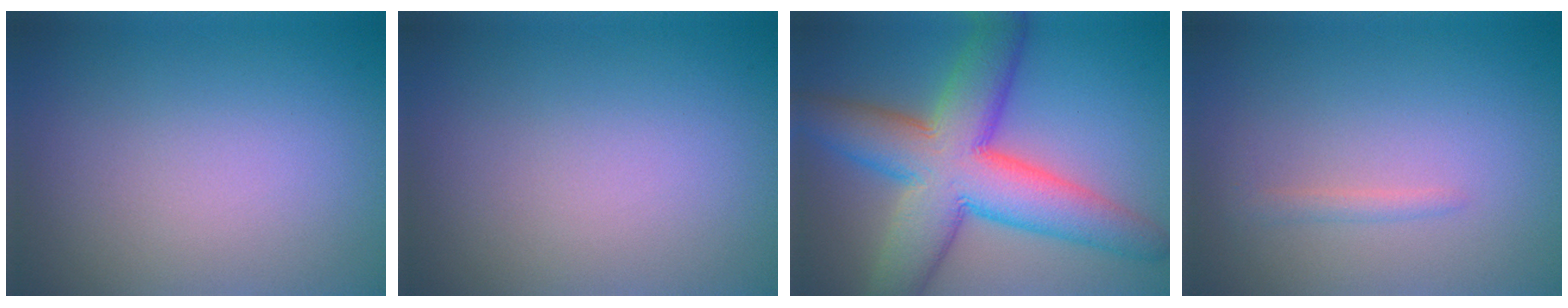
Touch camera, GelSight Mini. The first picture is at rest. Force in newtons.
{"total": 0.0}
{"total": 11.4, "press": 11.4, "slide": 0.2}
{"total": 0.9, "press": 0.9, "slide": 0.1}